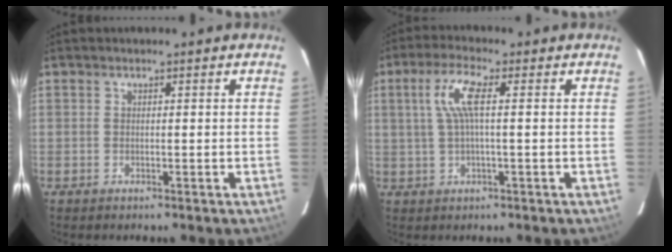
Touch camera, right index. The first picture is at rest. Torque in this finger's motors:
{"motor_torque": [0.59, -0.03, 0.49, 0.15]}